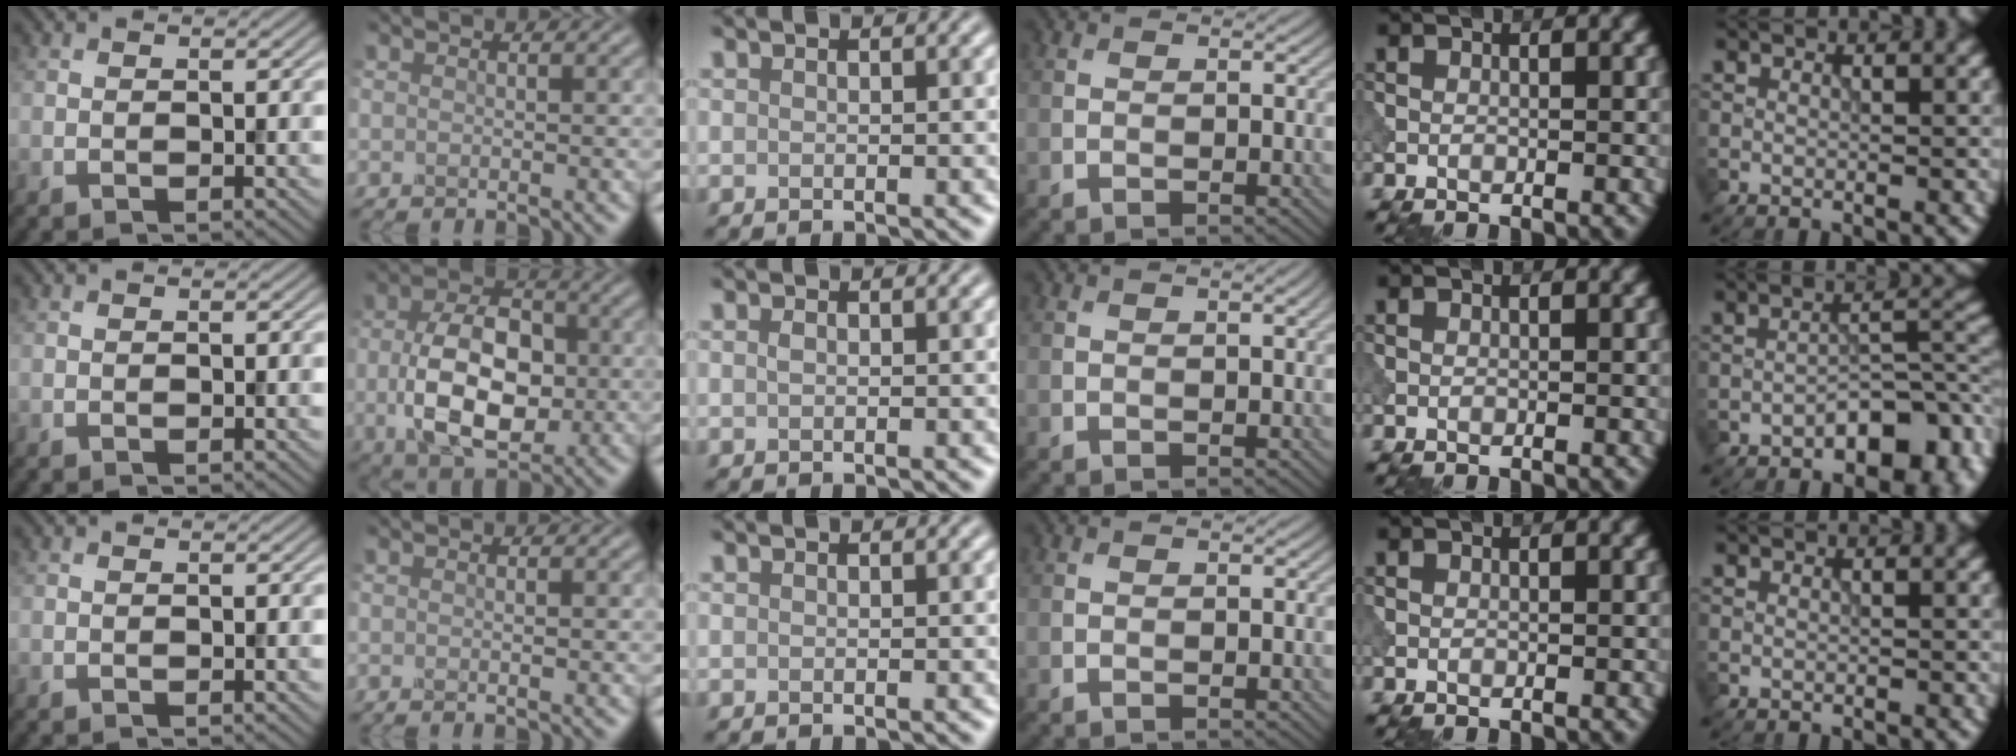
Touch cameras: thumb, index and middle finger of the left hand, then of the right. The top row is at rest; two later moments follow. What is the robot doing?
{"motion": "dispense", "object": "dispenser bottle"}